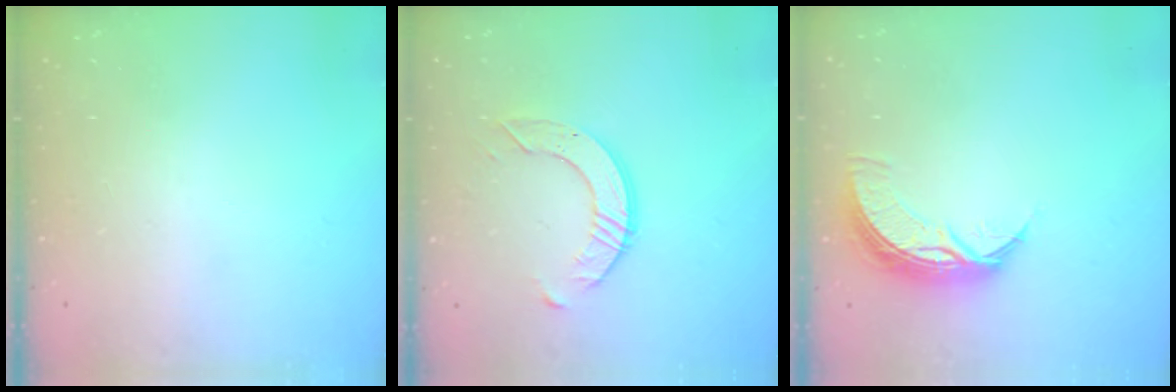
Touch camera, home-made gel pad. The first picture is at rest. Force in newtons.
{"total": 6.4, "press": 6.4, "slide": 0.6}
{"total": 8.7, "press": 8.7, "slide": 0.3}